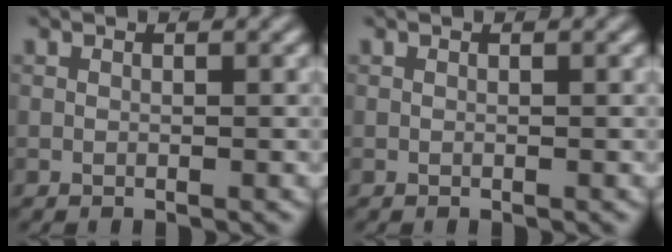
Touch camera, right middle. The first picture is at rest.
{"total": 0.0}